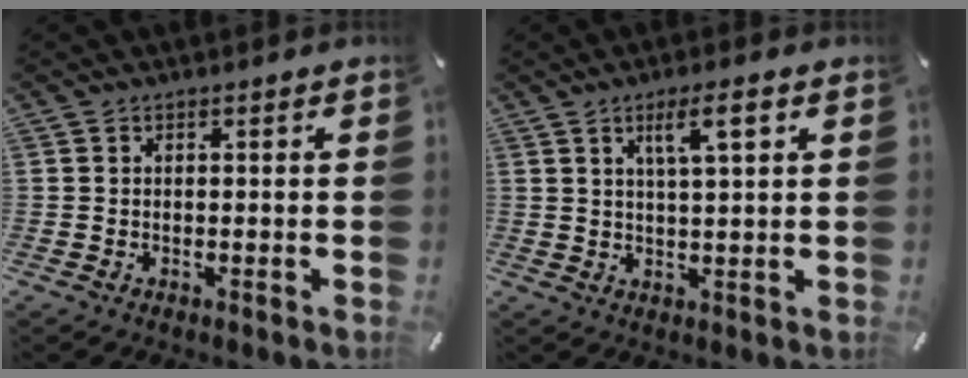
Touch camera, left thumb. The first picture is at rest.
{"total": 6.9, "force": [3.2, 1.4, 5.9], "torque": [-0.107, -0.003, 0.048]}